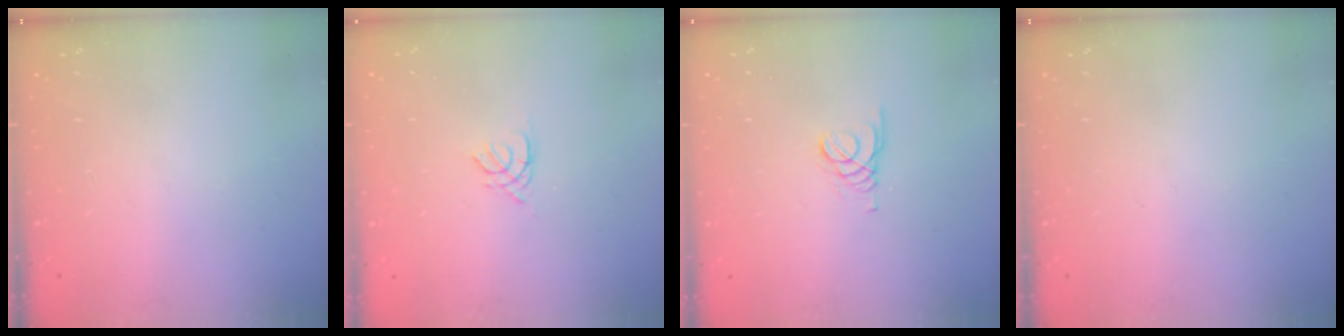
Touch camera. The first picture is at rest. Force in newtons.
{"total": 1.3, "press": 1.3, "slide": 0.3}
{"total": 1.6, "press": 1.5, "slide": 0.2}
{"total": 0.0}